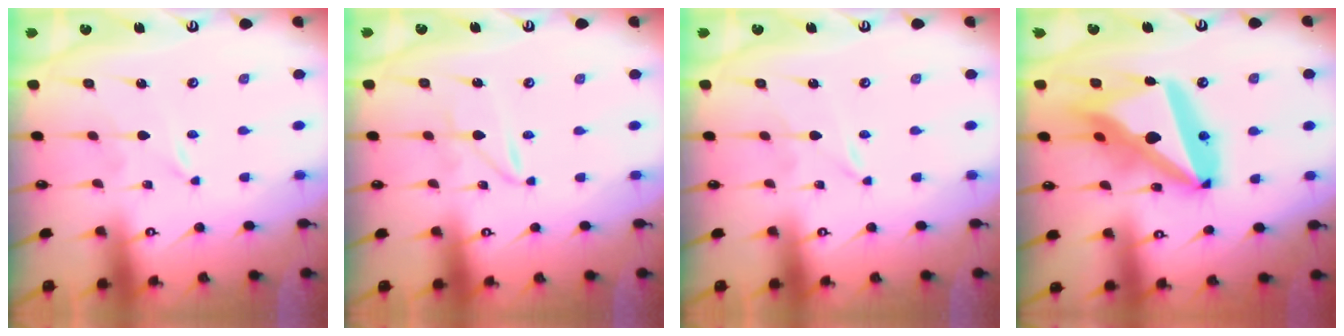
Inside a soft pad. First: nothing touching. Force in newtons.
{"total": 1.4, "press": 1.4, "slide": 0.2}
{"total": 0.0}
{"total": 23.8, "press": 23.6, "slide": 3.0}